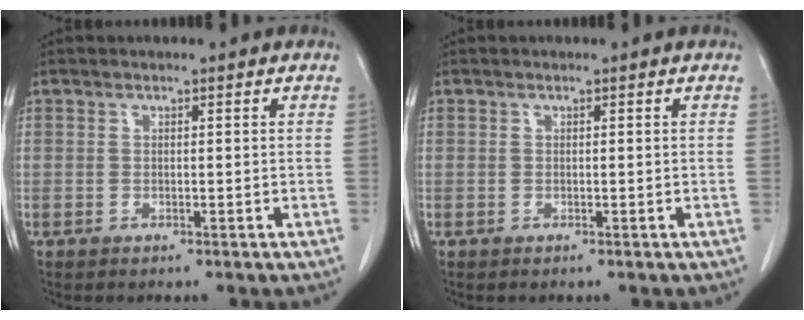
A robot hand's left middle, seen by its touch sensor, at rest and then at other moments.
{"total": 0.0}